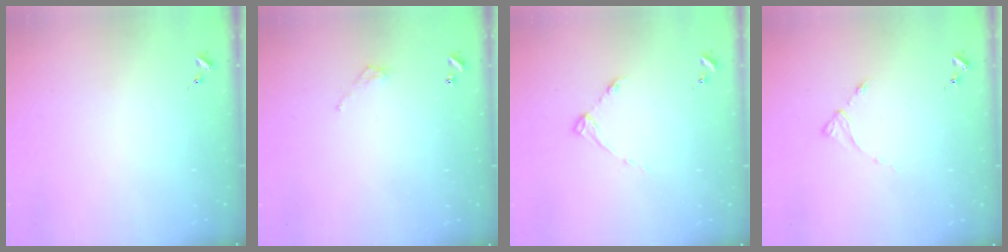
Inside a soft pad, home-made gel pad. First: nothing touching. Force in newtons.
{"total": 3.2, "press": 3.1, "slide": 0.2}
{"total": 3.7, "press": 3.7, "slide": 0.4}
{"total": 2.5, "press": 2.5, "slide": 0.3}